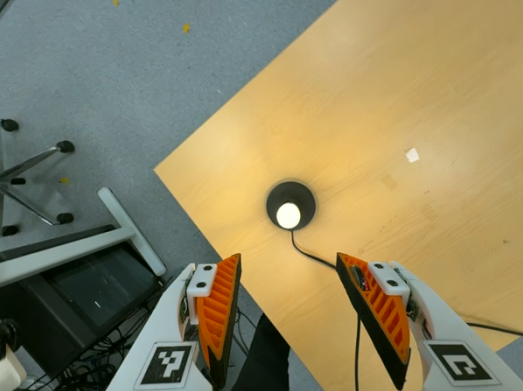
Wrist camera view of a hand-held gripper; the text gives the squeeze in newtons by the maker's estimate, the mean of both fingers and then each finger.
{"total": 0.0}